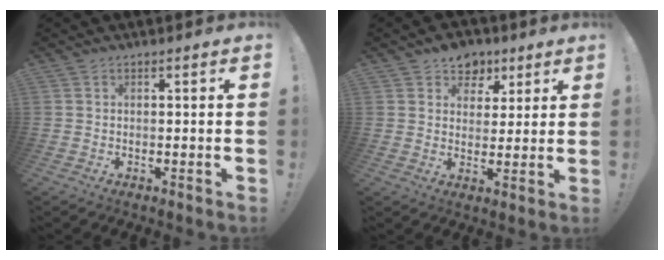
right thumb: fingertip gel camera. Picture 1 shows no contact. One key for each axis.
{"total": 7.7, "fx": 4.6, "fy": 6.0, "fz": 1.4, "tx": -0.011, "ty": -0.029, "tz": 0.091}